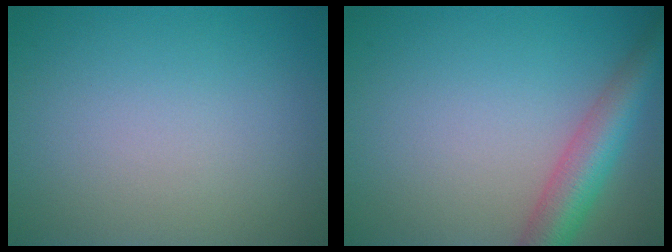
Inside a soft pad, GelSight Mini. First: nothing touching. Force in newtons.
{"total": 5.2, "press": 5.2, "slide": 0.1}